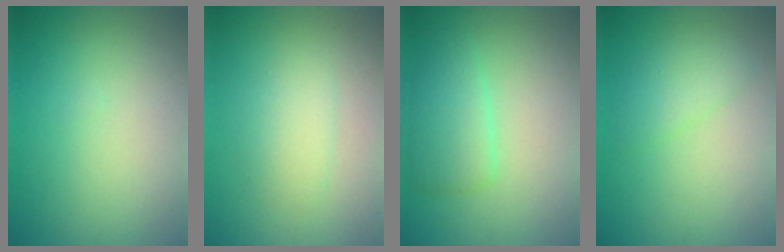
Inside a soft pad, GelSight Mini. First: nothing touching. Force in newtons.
{"total": 2.0, "press": 2.0, "slide": 0.1}
{"total": 3.0, "press": 3.0, "slide": 0.2}
{"total": 2.0, "press": 2.0, "slide": 0.2}